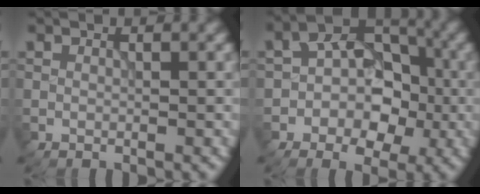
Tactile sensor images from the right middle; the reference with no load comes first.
{"total": 6.9, "force": [-1.6, 4.9, 4.6], "torque": [-0.053, 0.007, -0.037]}